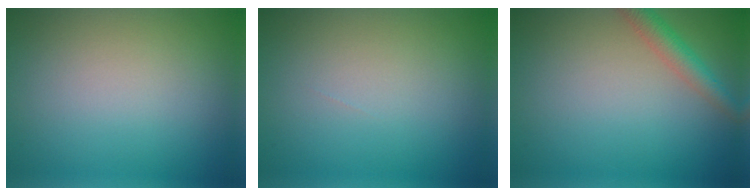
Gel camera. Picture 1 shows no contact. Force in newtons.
{"total": 0.0}
{"total": 2.6, "press": 2.6, "slide": 0.1}